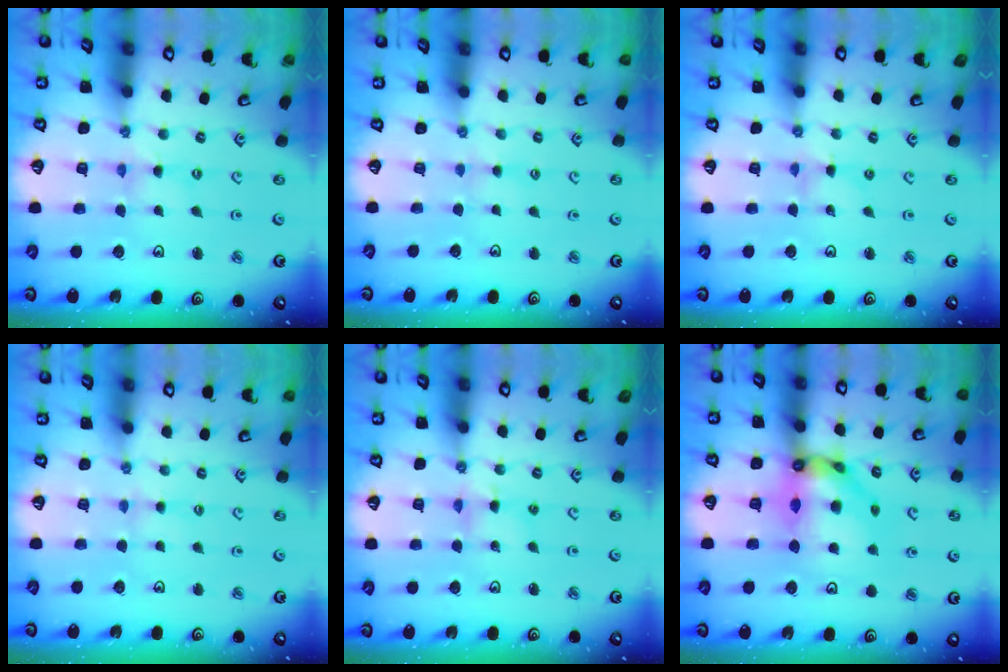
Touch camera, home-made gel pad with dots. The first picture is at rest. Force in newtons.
{"total": 1.7, "press": 1.7, "slide": 0.3}
{"total": 0.0}
{"total": 1.8, "press": 1.8, "slide": 0.3}
{"total": 3.8, "press": 3.8, "slide": 0.4}
{"total": 13.9, "press": 13.8, "slide": 1.4}